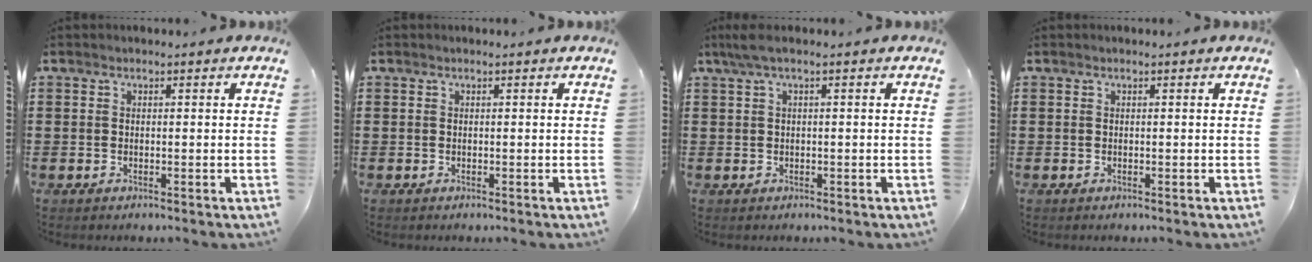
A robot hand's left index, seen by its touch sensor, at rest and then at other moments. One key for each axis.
{"total": 0.0}
{"total": 1.9, "fx": 0.0, "fy": 0.2, "fz": 1.8, "tx": -0.040, "ty": -0.005, "tz": -0.004}
{"total": 0.0}